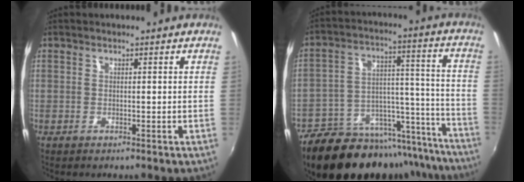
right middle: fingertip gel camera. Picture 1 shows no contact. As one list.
[{"total": 26.2, "force": [-20.6, 11.6, 11.4], "torque": [-0.191, 0.041, -0.262]}]